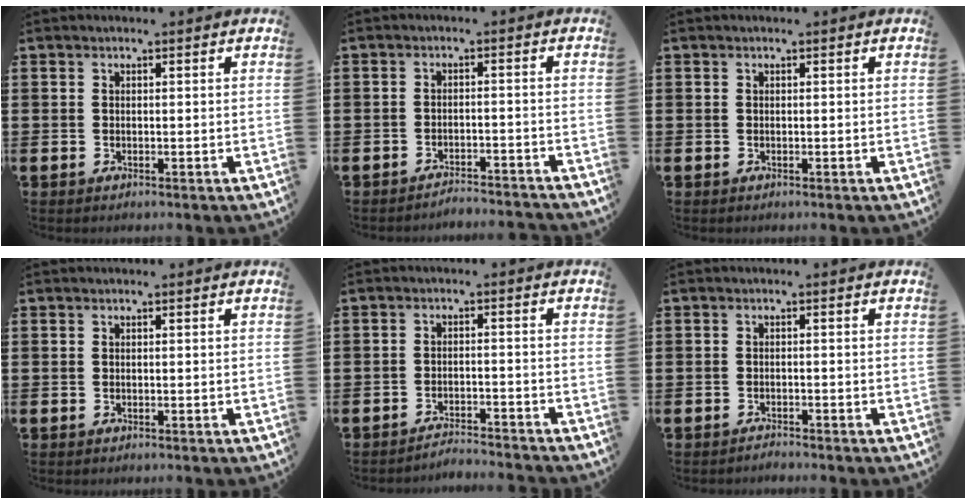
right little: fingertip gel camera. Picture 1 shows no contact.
{"total": 2.2, "force": [-2.2, -0.1, 0.0], "torque": [-0.004, 0.004, -0.046]}
{"total": 0.0}
{"total": 0.0}
{"total": 2.4, "force": [-2.4, -0.2, -0.1], "torque": [-0.003, 0.004, -0.052]}
{"total": 1.0, "force": [-1.0, 0.0, -0.1], "torque": [-0.001, 0.001, -0.021]}